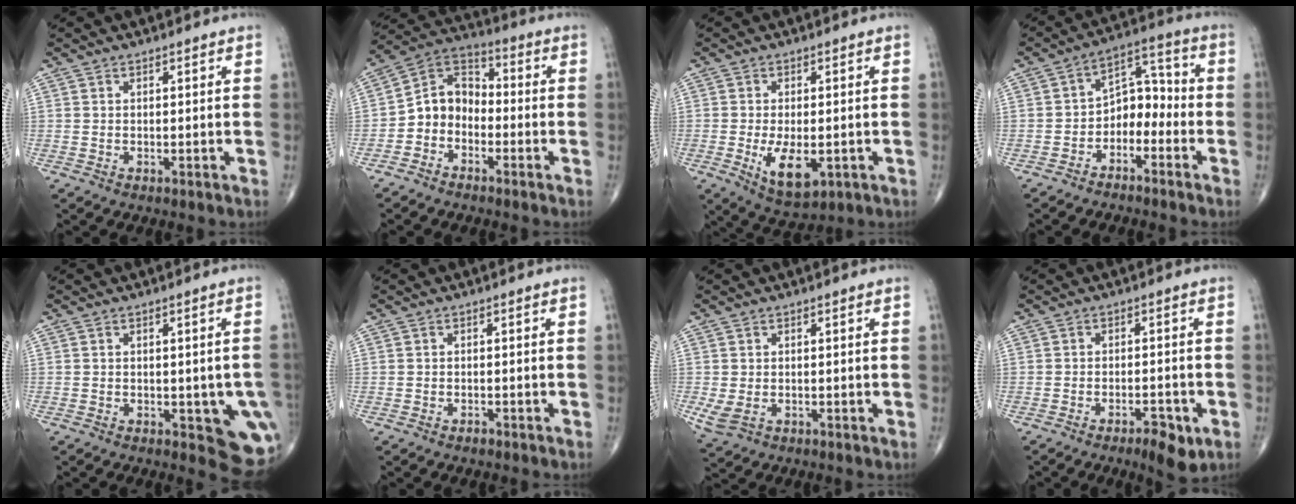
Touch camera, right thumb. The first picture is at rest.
{"total": 8.4, "force": [-2.8, 6.7, 4.3], "torque": [-0.052, 0.053, -0.071]}
{"total": 8.1, "force": [-1.9, 4.0, 6.8], "torque": [-0.108, -0.015, -0.022]}
{"total": 8.2, "force": [-3.4, 5.6, 4.9], "torque": [-0.045, 0.060, -0.070]}
{"total": 9.3, "force": [-2.0, 3.9, 8.2], "torque": [-0.065, -0.010, -0.018]}
{"total": 0.8, "force": [-0.6, 0.4, 0.3], "torque": [-0.005, 0.002, -0.012]}
{"total": 3.5, "force": [-0.5, 2.4, 2.5], "torque": [-0.061, -0.004, 0.000]}
{"total": 5.6, "force": [-2.8, 1.8, 4.5], "torque": [-0.066, 0.007, -0.039]}